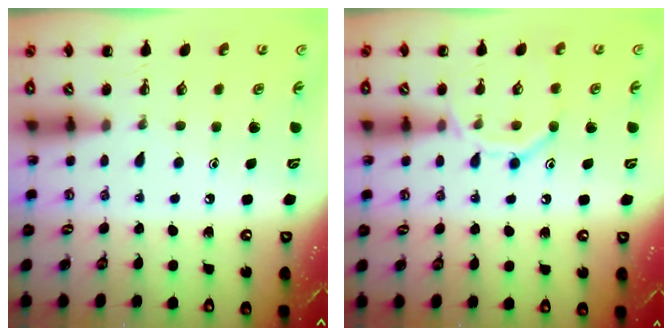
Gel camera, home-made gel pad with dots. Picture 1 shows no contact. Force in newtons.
{"total": 11.3, "press": 11.3, "slide": 1.1}